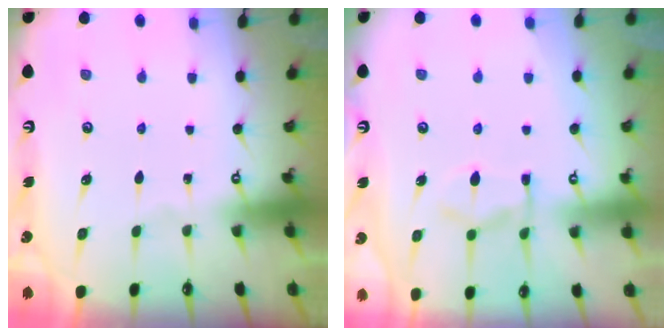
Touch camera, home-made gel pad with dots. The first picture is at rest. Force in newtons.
{"total": 11.5, "press": 11.5, "slide": 1.3}